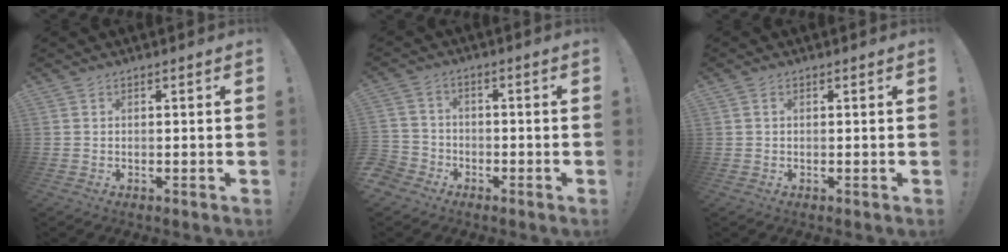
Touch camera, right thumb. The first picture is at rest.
{"total": 2.9, "force": [-1.7, 2.2, 0.8], "torque": [-0.017, 0.011, -0.033]}
{"total": 0.8, "force": [0.2, 0.6, 0.4], "torque": [-0.004, 0.001, 0.003]}